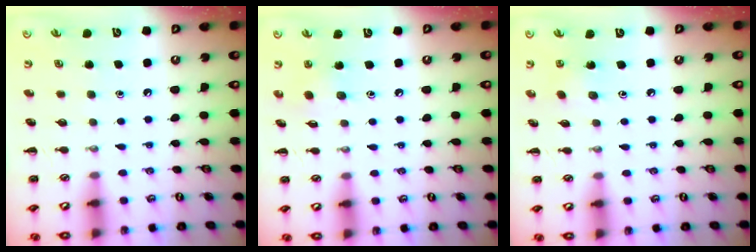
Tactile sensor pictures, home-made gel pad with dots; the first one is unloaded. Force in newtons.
{"total": 3.3, "press": 3.2, "slide": 0.8}
{"total": 2.7, "press": 2.6, "slide": 0.9}